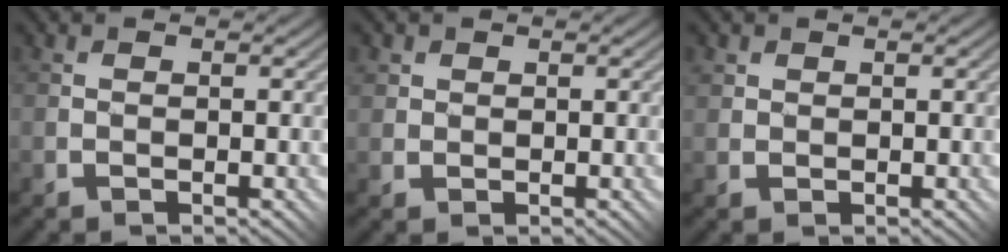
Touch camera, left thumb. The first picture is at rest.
{"total": 2.2, "force": [1.1, 1.9, 0.1], "torque": [-0.015, 0.005, 0.022]}
{"total": 1.5, "force": [0.8, 1.2, -0.1], "torque": [-0.002, 0.000, 0.015]}